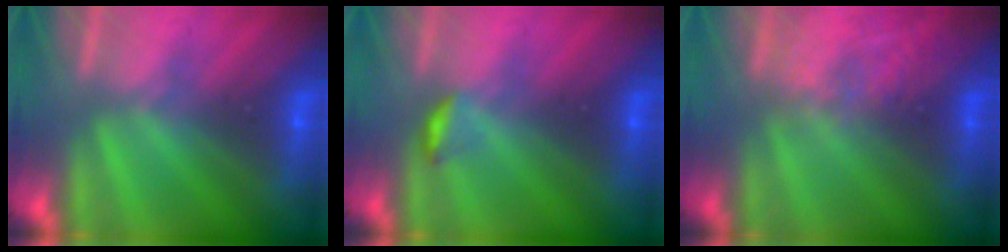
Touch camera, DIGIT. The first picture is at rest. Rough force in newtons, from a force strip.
{"total": 2.8}
{"total": 2.2}